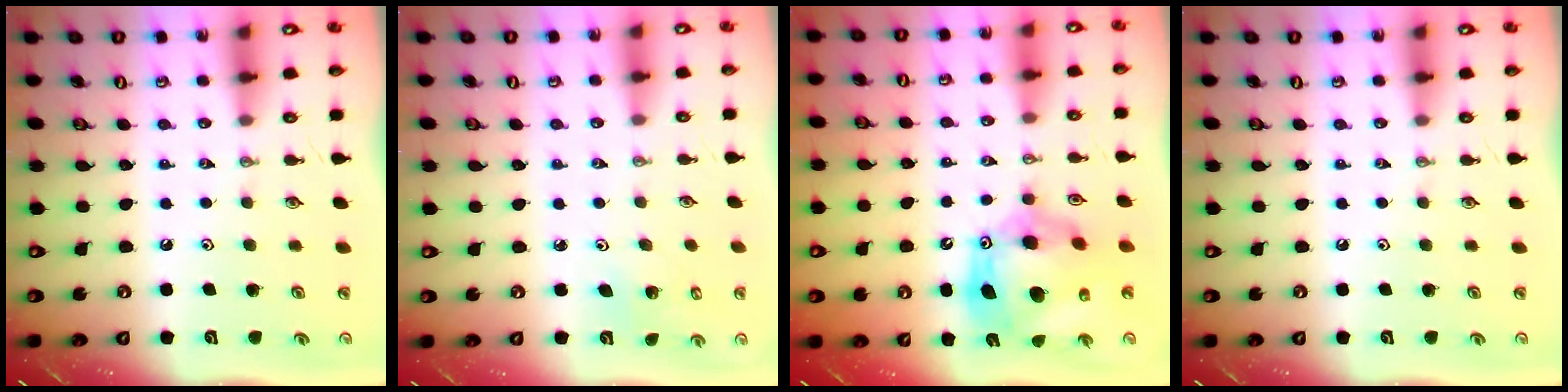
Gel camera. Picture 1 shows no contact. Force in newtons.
{"total": 2.4, "press": 2.4, "slide": 0.2}
{"total": 18.2, "press": 18.1, "slide": 1.6}
{"total": 0.0}